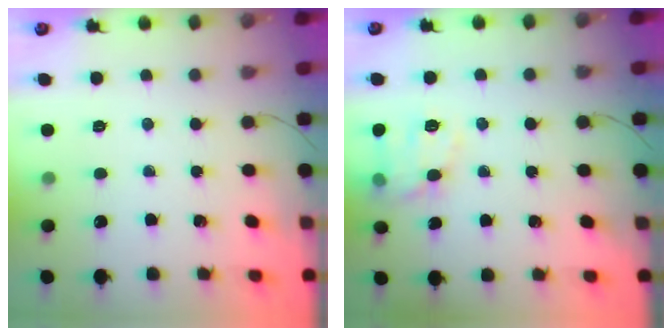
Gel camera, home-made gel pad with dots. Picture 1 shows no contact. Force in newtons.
{"total": 11.8, "press": 11.8, "slide": 0.2}